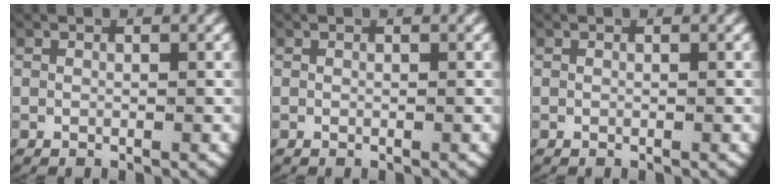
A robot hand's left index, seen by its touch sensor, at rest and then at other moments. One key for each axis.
{"total": 0.0}
{"total": 0.0}